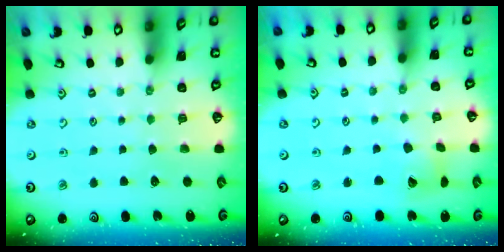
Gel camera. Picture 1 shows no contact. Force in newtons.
{"total": 6.4, "press": 6.3, "slide": 0.9}